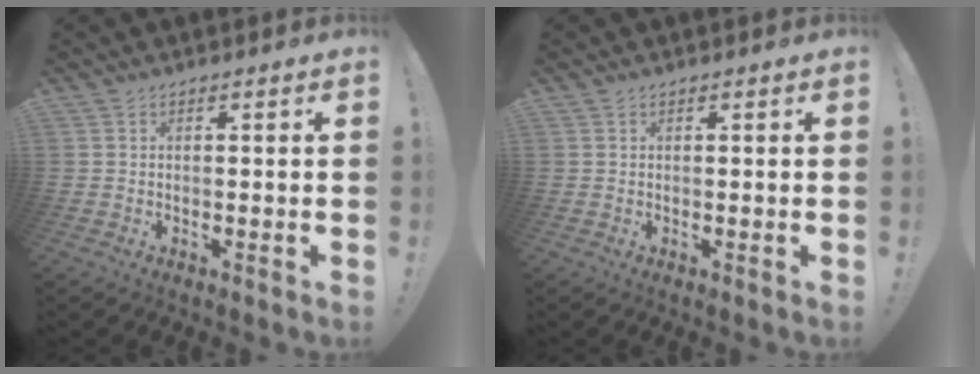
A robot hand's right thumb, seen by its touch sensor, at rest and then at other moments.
{"total": 0.0}